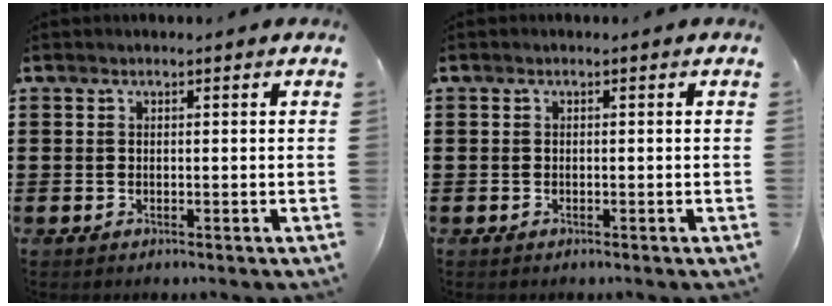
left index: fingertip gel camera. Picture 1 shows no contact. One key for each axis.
{"total": 0.0}